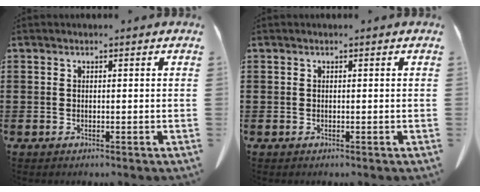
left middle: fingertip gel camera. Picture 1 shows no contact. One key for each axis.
{"total": 0.0}